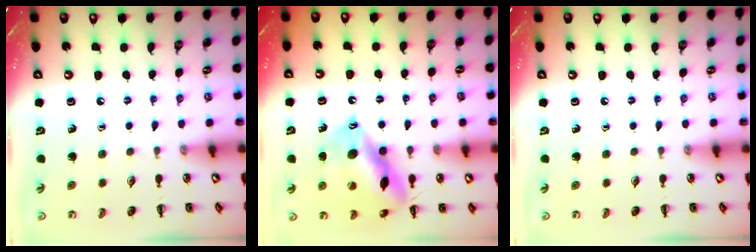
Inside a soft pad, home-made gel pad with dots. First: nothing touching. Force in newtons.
{"total": 16.6, "press": 16.3, "slide": 3.0}
{"total": 0.0}